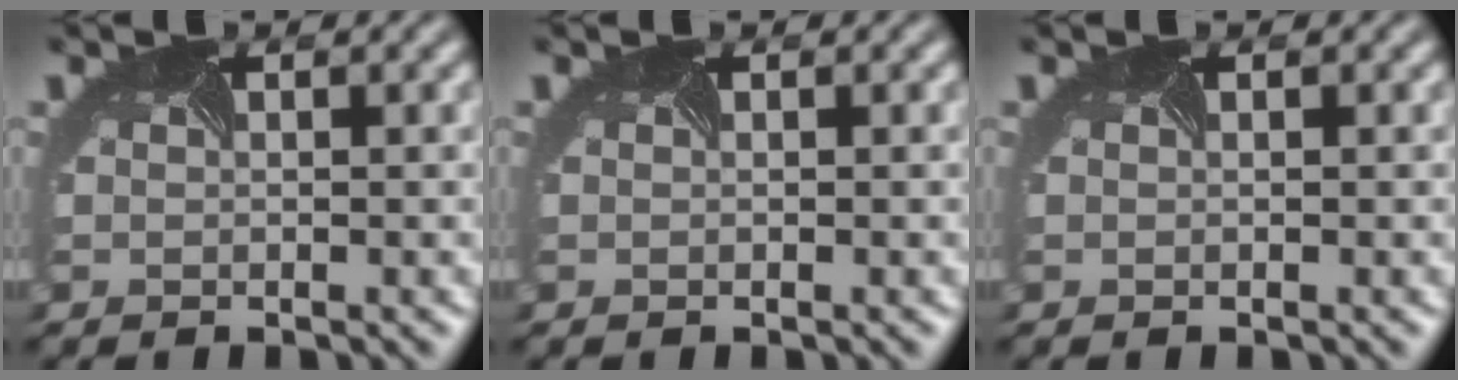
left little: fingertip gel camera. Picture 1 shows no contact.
{"total": 0.0}
{"total": 0.0}